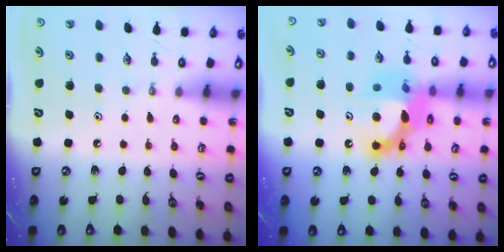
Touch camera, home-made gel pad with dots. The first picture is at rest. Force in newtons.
{"total": 14.3, "press": 14.3, "slide": 1.1}